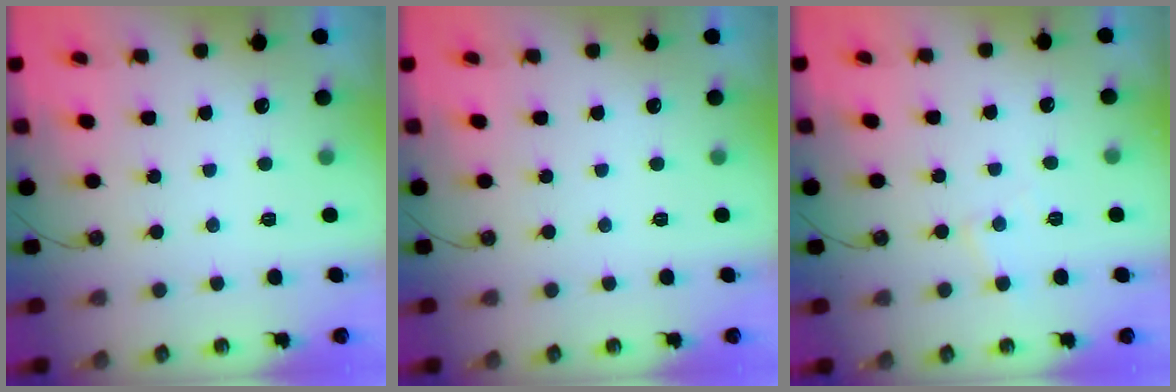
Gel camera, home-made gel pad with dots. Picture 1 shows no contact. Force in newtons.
{"total": 0.0}
{"total": 5.5, "press": 5.4, "slide": 0.8}